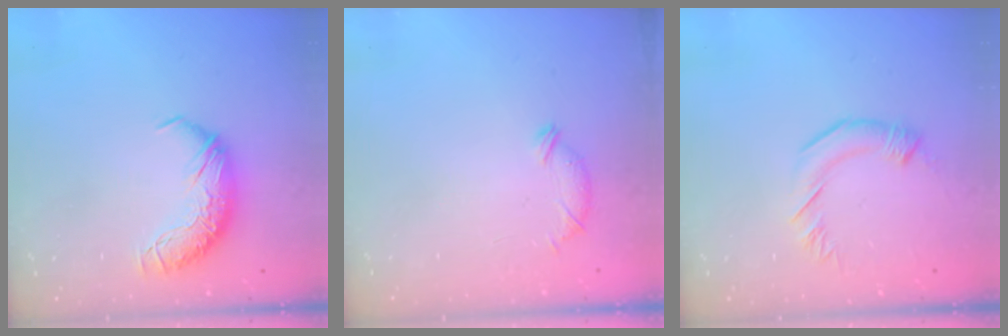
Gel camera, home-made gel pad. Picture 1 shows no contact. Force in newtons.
{"total": 5.6, "press": 5.6, "slide": 0.7}
{"total": 3.0, "press": 2.9, "slide": 0.5}